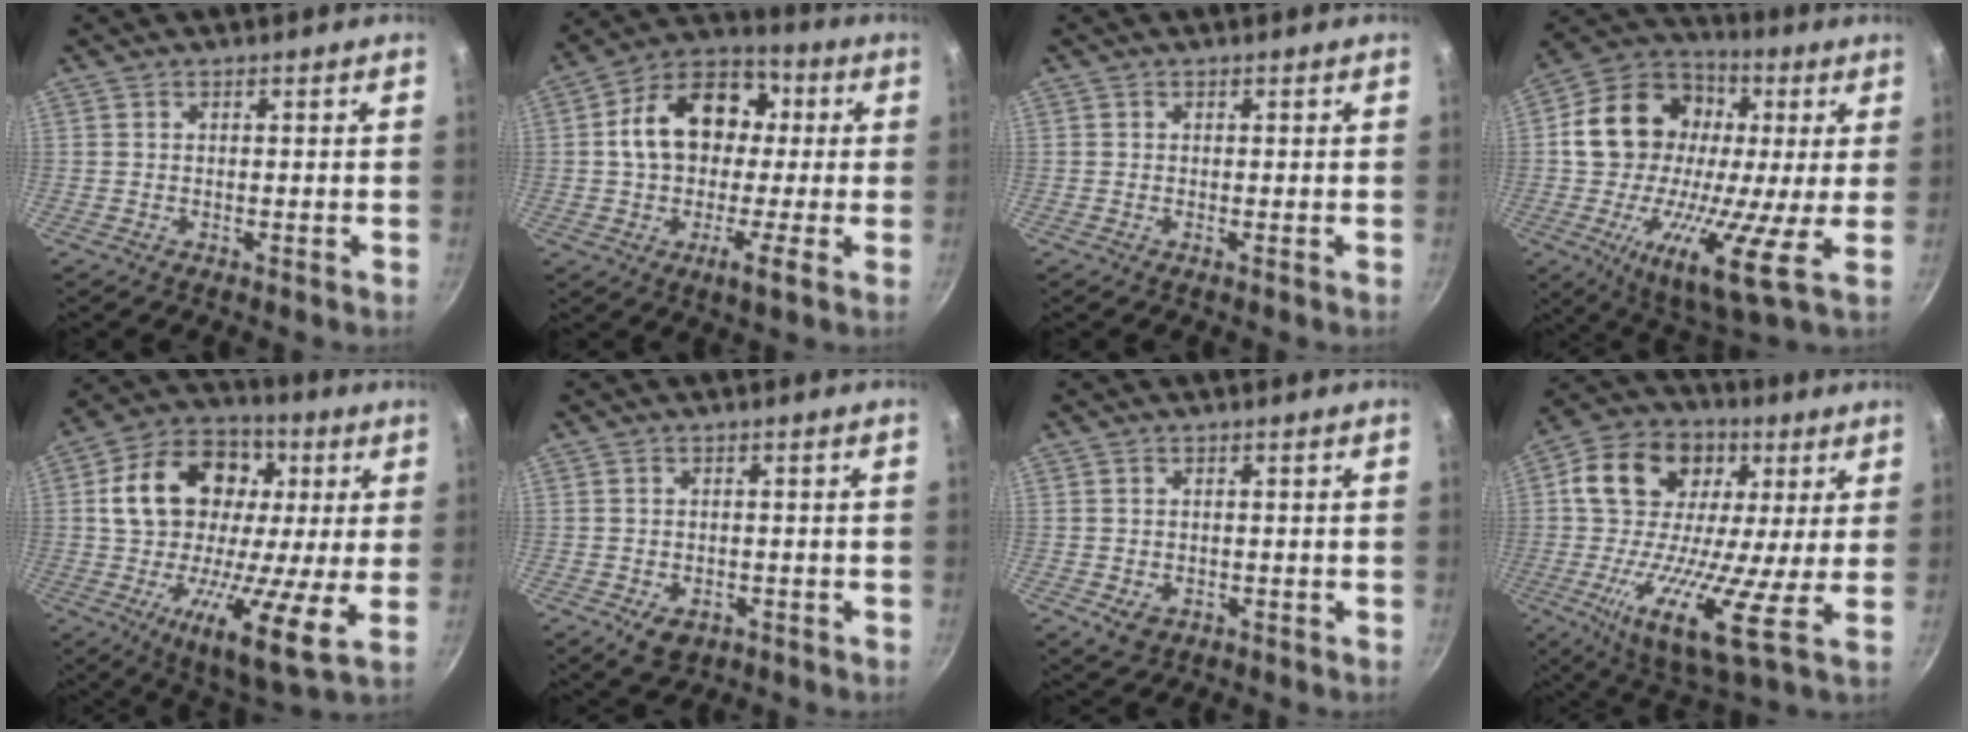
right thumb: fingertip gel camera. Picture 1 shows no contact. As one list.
[{"total": 16.9, "force": [1.5, 11.5, 12.3], "torque": [-0.178, 0.036, -0.001]}, {"total": 0.0}, {"total": 24.9, "force": [1.5, 14.1, 20.4], "torque": [-0.327, 0.002, -0.004]}, {"total": 25.4, "force": [2.2, 14.3, 20.9], "torque": [-0.312, 0.001, 0.009]}, {"total": 4.7, "force": [-1.9, 3.3, 2.7], "torque": [-0.035, 0.008, -0.015]}, {"total": 3.4, "force": [-1.0, 2.6, 1.9], "torque": [-0.030, 0.000, -0.007]}, {"total": 22.9, "force": [2.6, 13.1, 18.7], "torque": [-0.320, 0.000, 0.014]}]